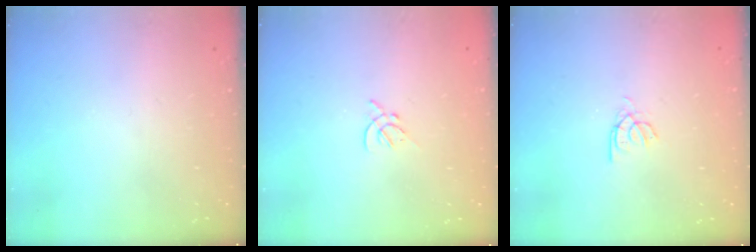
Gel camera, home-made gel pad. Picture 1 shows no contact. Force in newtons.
{"total": 2.2, "press": 2.1, "slide": 0.6}
{"total": 2.5, "press": 2.4, "slide": 0.3}